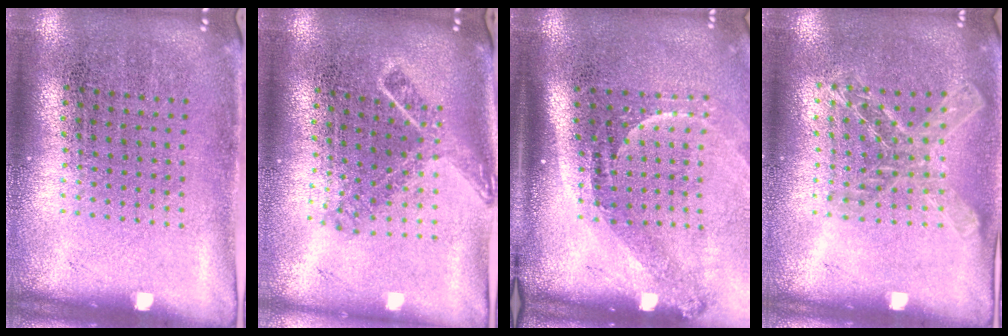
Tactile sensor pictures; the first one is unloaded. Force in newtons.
{"total": 1.5, "press": 1.2, "slide": 1.0}
{"total": 2.2, "press": 1.5, "slide": 1.6}
{"total": 1.3, "press": 1.3, "slide": 0.3}